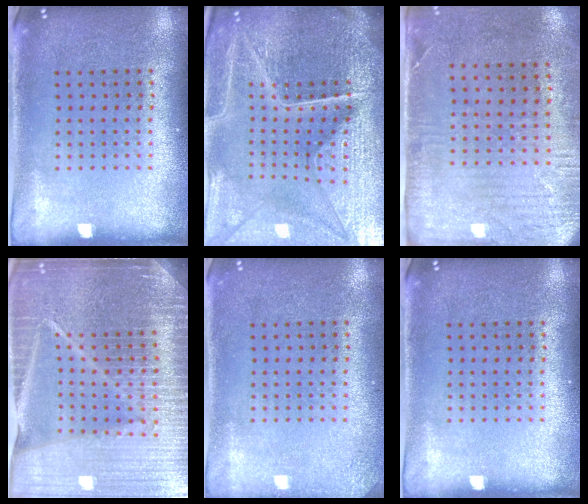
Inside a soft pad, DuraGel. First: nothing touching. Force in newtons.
{"total": 6.3, "press": 5.6, "slide": 2.9}
{"total": 2.9, "press": 2.3, "slide": 1.7}
{"total": 6.4, "press": 5.6, "slide": 3.2}
{"total": 1.4, "press": 1.4, "slide": 0.1}
{"total": 0.0}